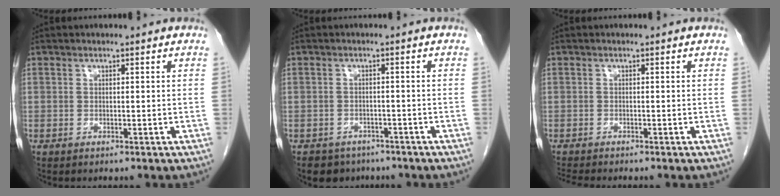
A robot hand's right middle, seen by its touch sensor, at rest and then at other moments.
{"total": 4.3, "force": [-3.3, 2.7, 0.2], "torque": [-0.005, 0.007, -0.046]}
{"total": 2.2, "force": [-2.1, -0.5, 0.6], "torque": [-0.015, -0.012, -0.038]}